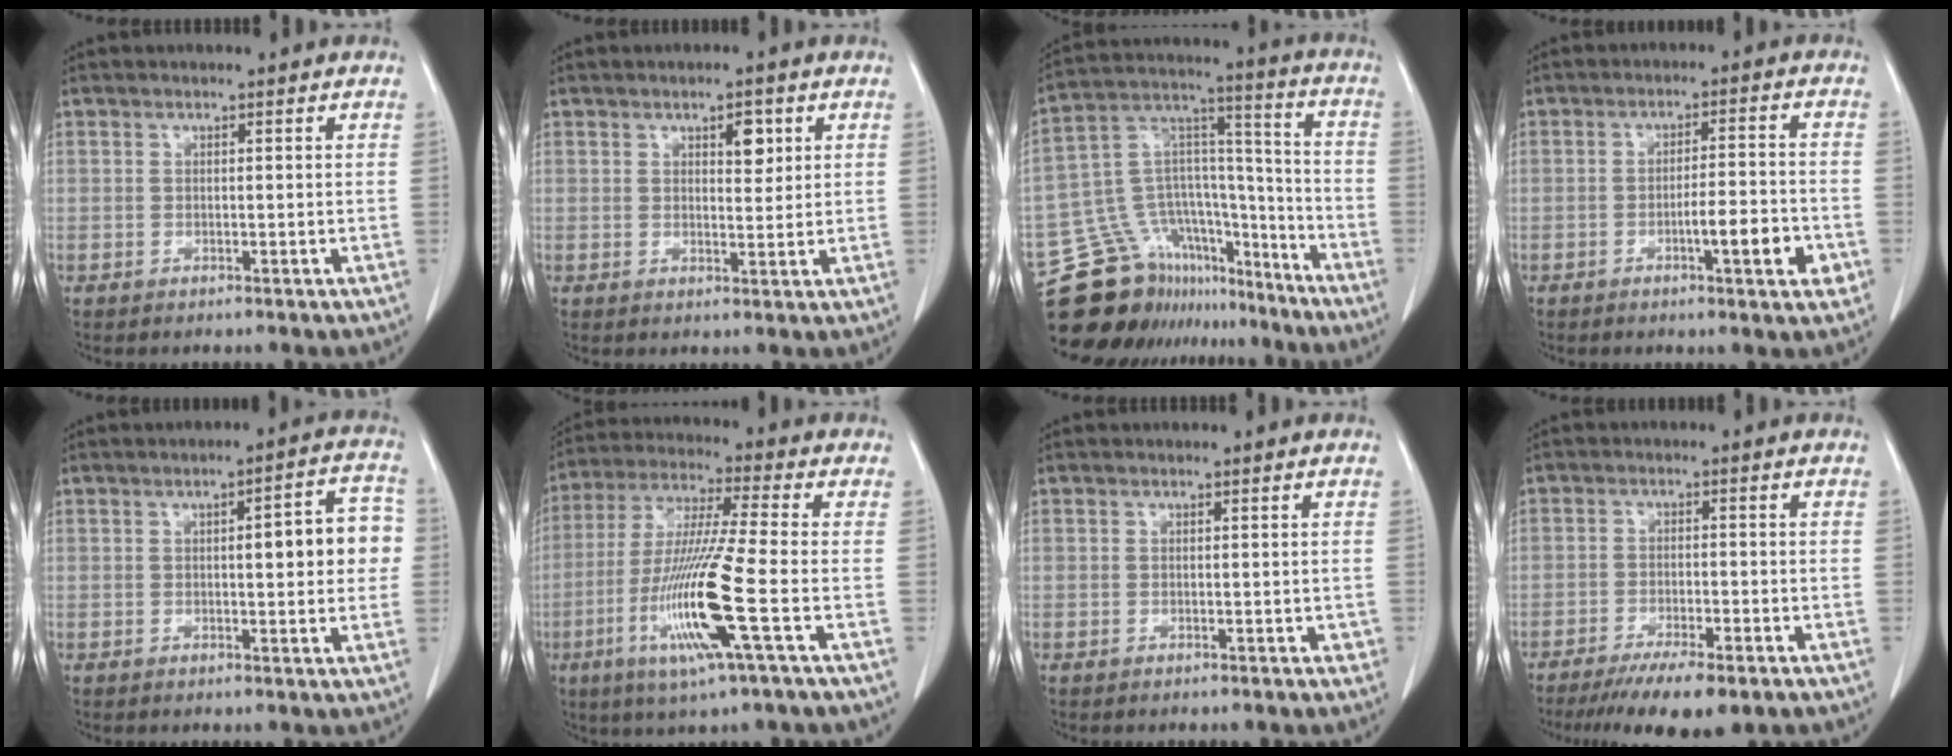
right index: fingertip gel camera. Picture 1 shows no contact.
{"total": 2.3, "force": [1.0, 0.8, 1.9], "torque": [-0.029, -0.003, 0.014]}
{"total": 21.6, "force": [-18.0, 10.2, 6.1], "torque": [-0.144, 0.057, -0.289]}
{"total": 7.1, "force": [-2.7, 0.8, 6.5], "torque": [-0.092, 0.003, -0.038]}
{"total": 8.2, "force": [0.7, 2.1, 7.9], "torque": [-0.095, 0.024, 0.006]}
{"total": 14.9, "force": [-4.7, -0.6, 14.1], "torque": [-0.291, -0.022, -0.094]}
{"total": 0.7, "force": [-0.1, 0.3, 0.6], "torque": [-0.007, 0.000, 0.000]}
{"total": 8.4, "force": [-6.1, 1.5, 5.7], "torque": [-0.086, -0.017, -0.096]}